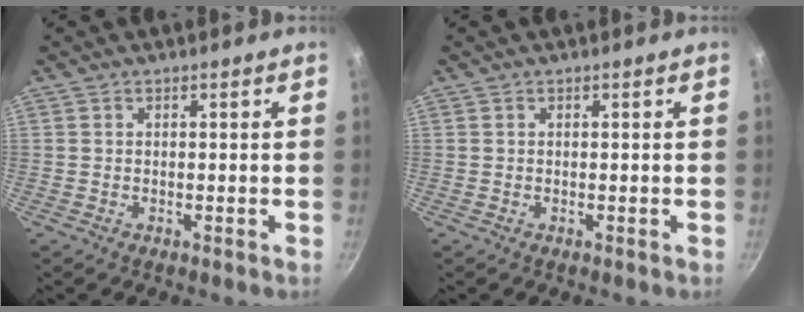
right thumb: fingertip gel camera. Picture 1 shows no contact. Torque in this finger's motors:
{"motor_torque": [0.06, 0.00, -0.07, 0.03, 0.01]}